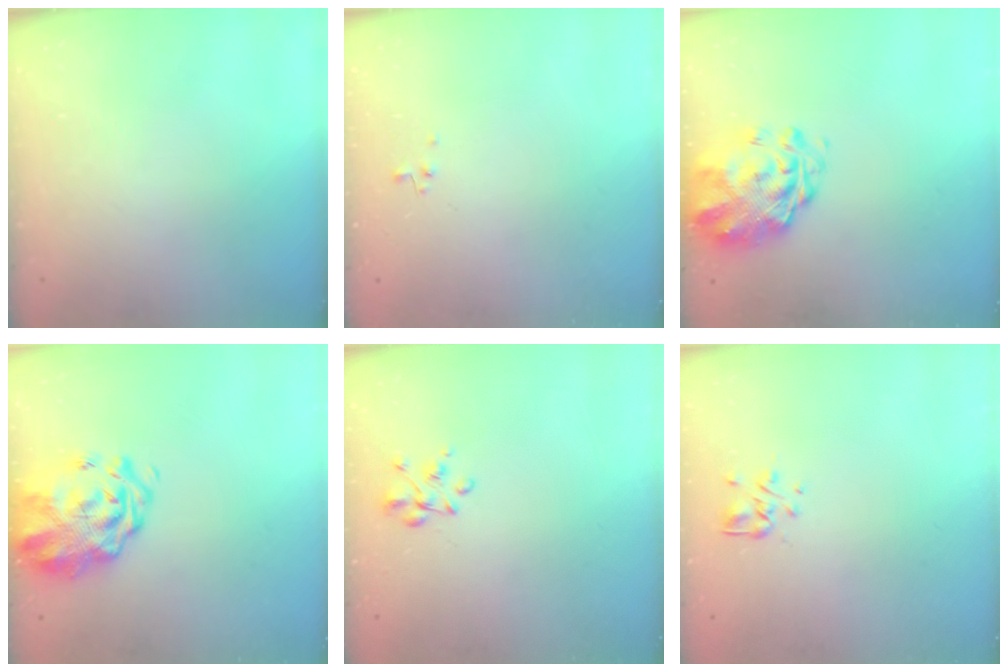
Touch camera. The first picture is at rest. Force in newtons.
{"total": 1.0, "press": 0.9, "slide": 0.4}
{"total": 3.3, "press": 2.9, "slide": 1.7}
{"total": 4.4, "press": 4.1, "slide": 1.7}
{"total": 3.7, "press": 3.5, "slide": 1.2}
{"total": 2.5, "press": 2.3, "slide": 1.0}